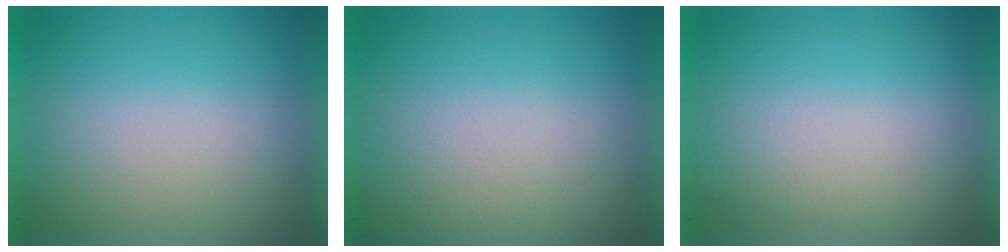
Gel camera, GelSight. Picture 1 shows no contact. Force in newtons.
{"total": 2.5}
{"total": 1.0}